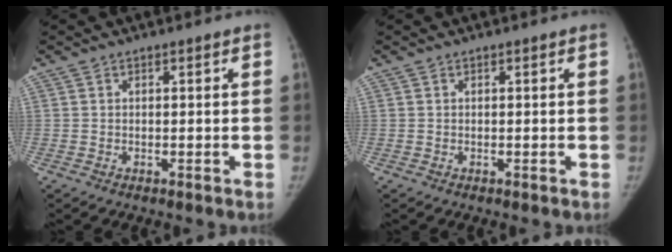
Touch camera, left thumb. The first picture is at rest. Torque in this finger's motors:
{"motor_torque": [0.04, 0.01, 0.16, -0.16, 0.02]}